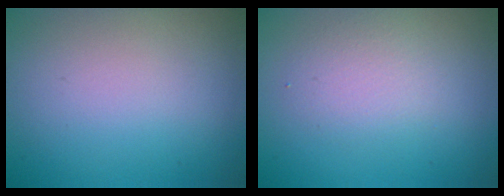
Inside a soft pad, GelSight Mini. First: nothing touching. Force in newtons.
{"total": 2.1, "press": 2.1, "slide": 0.0}